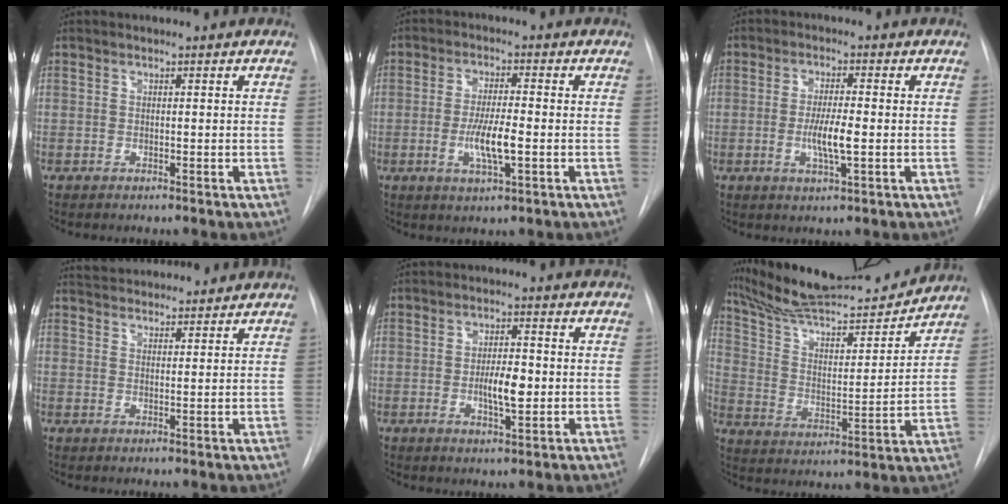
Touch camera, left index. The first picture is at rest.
{"total": 6.2, "force": [-1.4, 1.0, 6.0], "torque": [-0.117, -0.007, -0.024]}
{"total": 5.1, "force": [-0.9, 0.6, 5.0], "torque": [-0.099, -0.009, -0.015]}
{"total": 9.4, "force": [8.9, 1.7, 2.3], "torque": [-0.036, 0.029, 0.130]}
{"total": 5.2, "force": [-0.7, 1.6, 4.9], "torque": [-0.086, -0.001, -0.009]}
{"total": 19.6, "force": [18.3, 1.9, 6.8], "torque": [-0.118, -0.004, 0.292]}